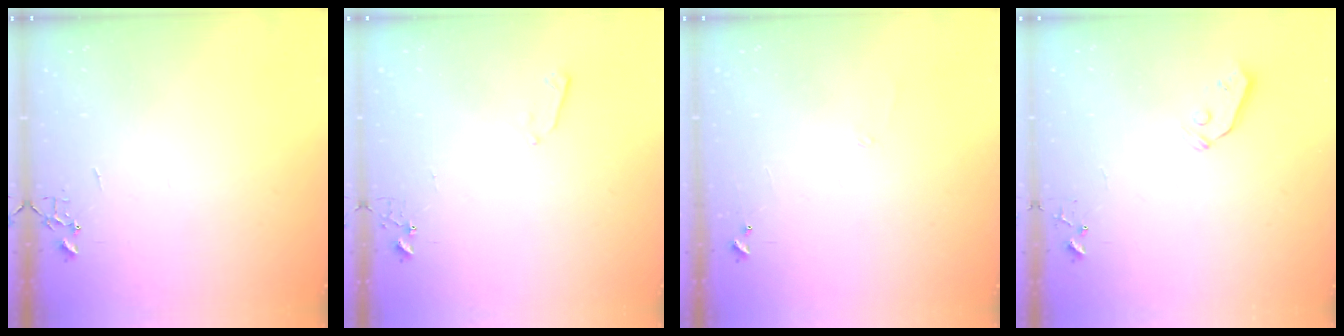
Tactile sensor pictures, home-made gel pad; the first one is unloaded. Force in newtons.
{"total": 3.7, "press": 3.6, "slide": 0.5}
{"total": 5.6, "press": 5.6, "slide": 0.4}
{"total": 4.0, "press": 3.9, "slide": 0.8}